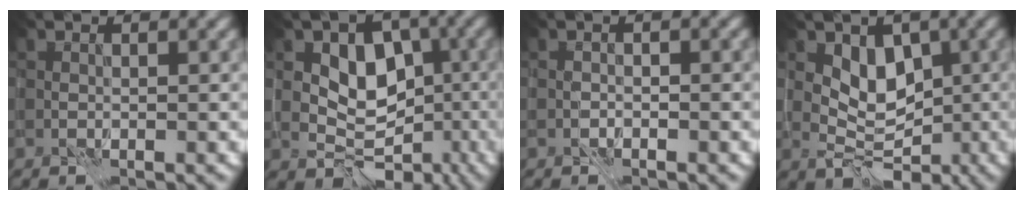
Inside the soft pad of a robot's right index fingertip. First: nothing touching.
{"total": 7.1, "force": [0.0, 5.7, 4.3], "torque": [-0.046, 0.010, -0.002]}
{"total": 0.7, "force": [-0.6, 0.3, 0.2], "torque": [-0.005, 0.003, -0.013]}
{"total": 4.3, "force": [0.8, 3.3, 2.6], "torque": [-0.026, -0.005, 0.016]}